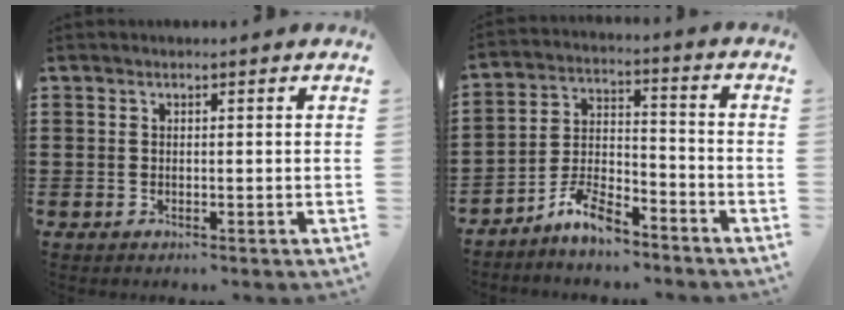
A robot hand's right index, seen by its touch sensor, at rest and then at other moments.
{"total": 7.3, "force": [-6.3, 1.7, 3.1], "torque": [-0.070, 0.008, -0.122]}